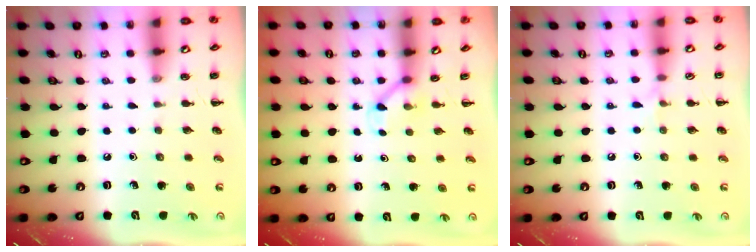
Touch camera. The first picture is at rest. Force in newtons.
{"total": 2.8, "press": 2.7, "slide": 0.9}
{"total": 4.3, "press": 4.0, "slide": 1.6}